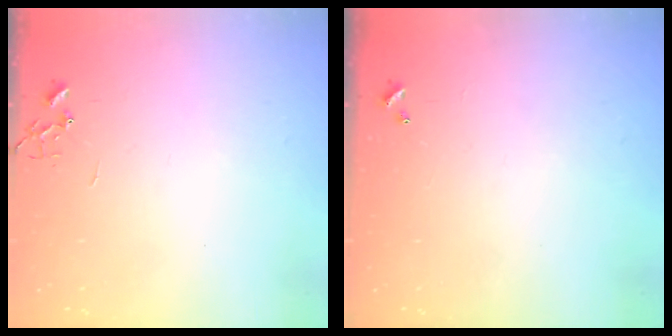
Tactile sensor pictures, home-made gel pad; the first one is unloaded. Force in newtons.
{"total": 0.0}